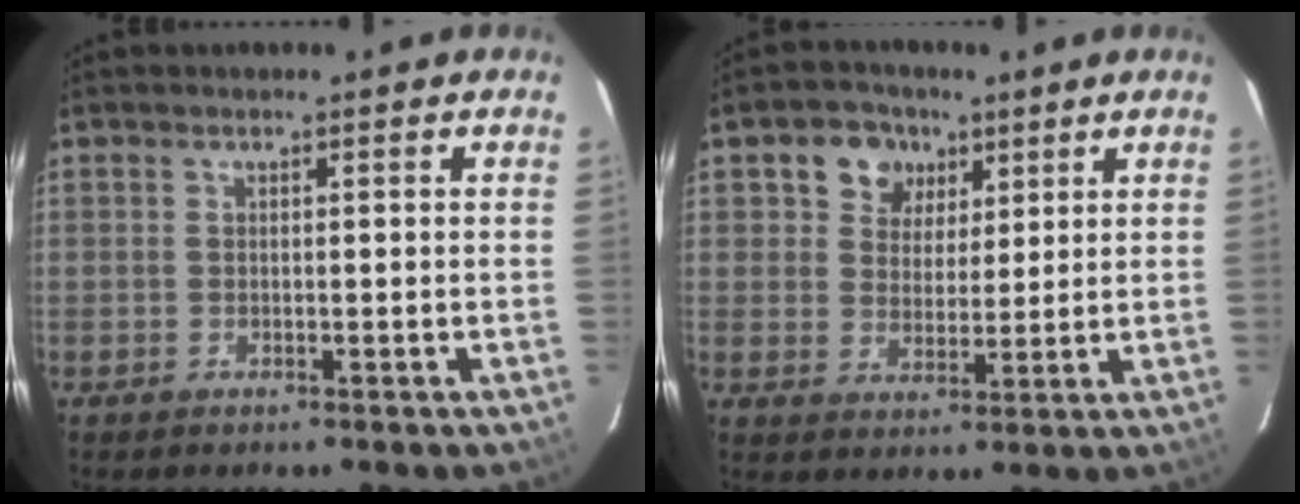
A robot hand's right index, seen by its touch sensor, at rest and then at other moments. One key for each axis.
{"total": 7.4, "fx": 3.4, "fy": 6.2, "fz": 2.2, "tx": -0.042, "ty": 0.018, "tz": 0.057}